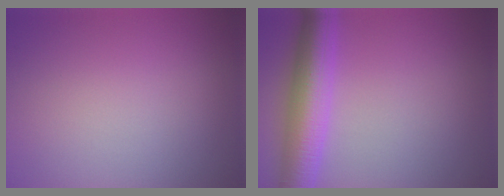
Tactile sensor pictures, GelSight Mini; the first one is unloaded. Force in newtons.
{"total": 6.7, "press": 6.7, "slide": 0.0}